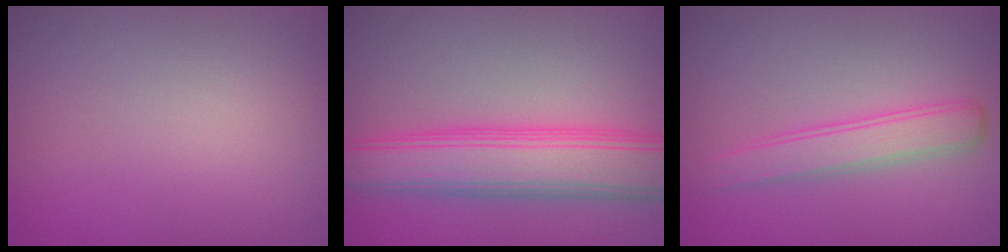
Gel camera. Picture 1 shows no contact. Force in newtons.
{"total": 7.1, "press": 7.1, "slide": 0.1}
{"total": 2.9, "press": 2.9, "slide": 0.1}